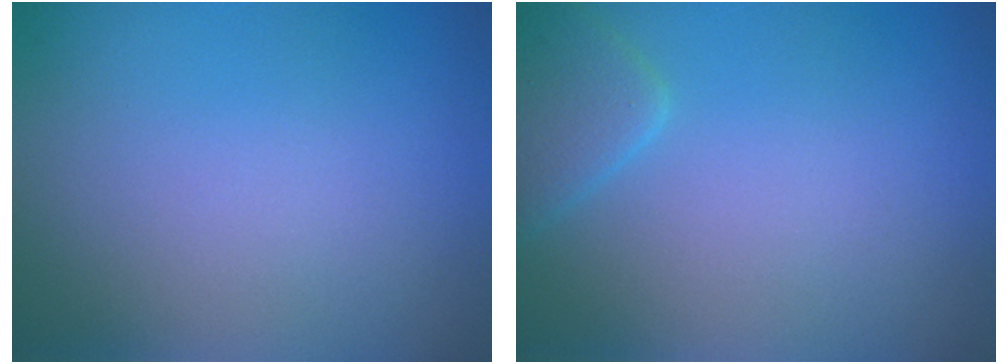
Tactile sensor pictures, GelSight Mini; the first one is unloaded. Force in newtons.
{"total": 2.7, "press": 2.7, "slide": 0.2}